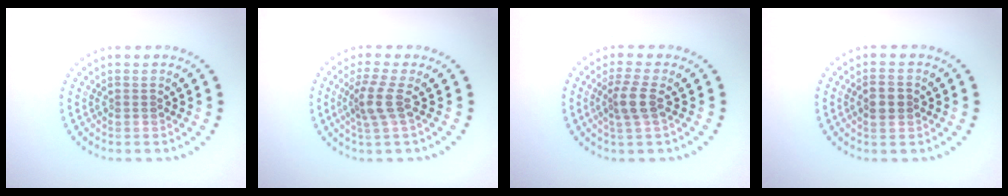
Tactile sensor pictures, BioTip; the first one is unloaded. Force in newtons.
{"total": 2.6, "press": 2.0, "slide": 1.8}
{"total": 2.5, "press": 1.9, "slide": 1.6}
{"total": 2.2, "press": 2.2, "slide": 0.1}